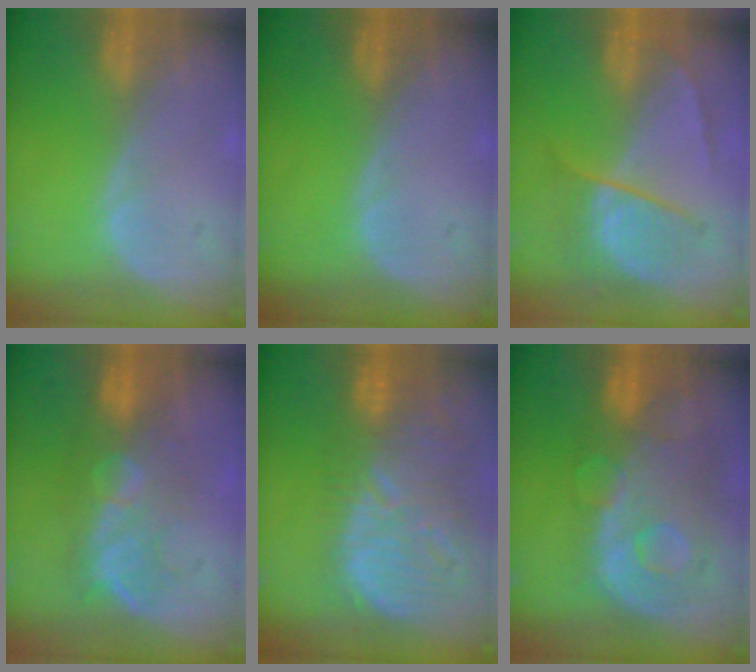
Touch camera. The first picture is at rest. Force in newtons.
{"total": 0.0}
{"total": 6.6, "press": 6.2, "slide": 2.4}
{"total": 8.1, "press": 7.9, "slide": 1.8}
{"total": 13.2, "press": 11.5, "slide": 6.7}
{"total": 11.1, "press": 9.7, "slide": 5.5}